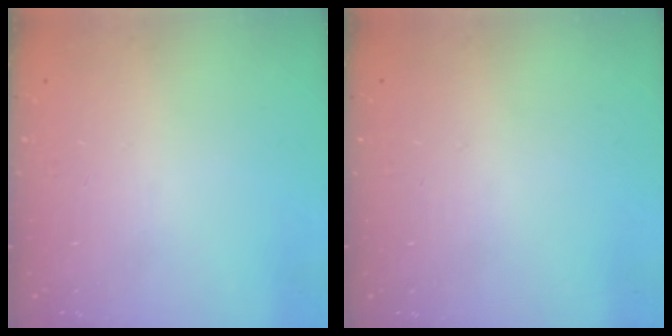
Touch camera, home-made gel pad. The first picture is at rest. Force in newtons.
{"total": 0.0}